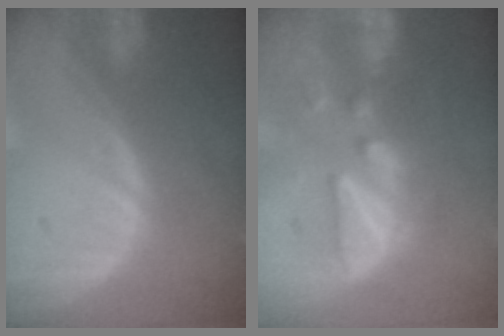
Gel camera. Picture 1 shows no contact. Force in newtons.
{"total": 7.6, "press": 7.5, "slide": 1.4}